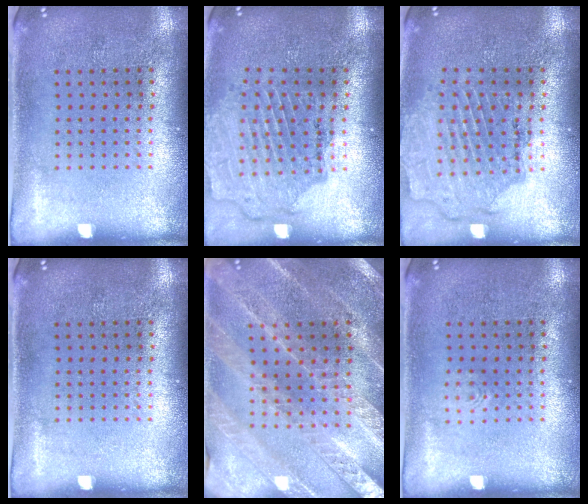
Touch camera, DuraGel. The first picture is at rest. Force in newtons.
{"total": 1.6, "press": 1.6, "slide": 0.2}
{"total": 1.6, "press": 1.5, "slide": 0.3}
{"total": 0.0}
{"total": 2.3, "press": 2.3, "slide": 0.3}
{"total": 0.5, "press": 0.5, "slide": 0.1}